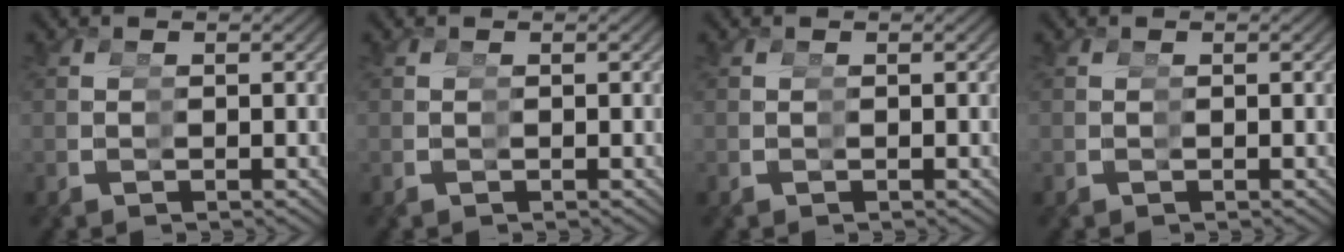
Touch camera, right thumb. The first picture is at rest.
{"total": 0.0}
{"total": 0.0}
{"total": 0.0}